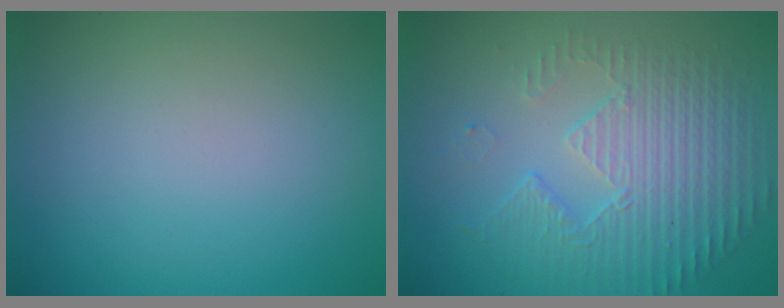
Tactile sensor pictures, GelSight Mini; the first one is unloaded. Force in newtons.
{"total": 5.4, "press": 3.7, "slide": 3.9}